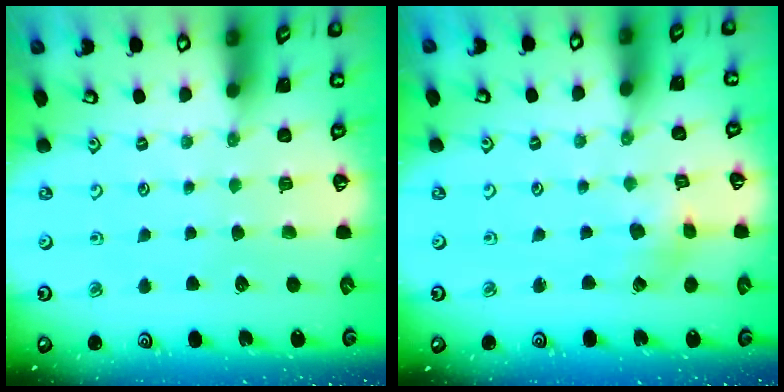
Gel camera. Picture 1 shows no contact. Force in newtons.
{"total": 2.2, "press": 2.2, "slide": 0.4}